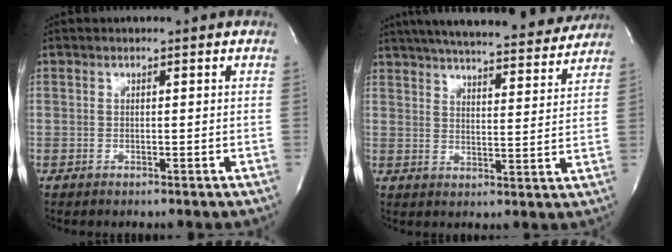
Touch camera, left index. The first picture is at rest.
{"total": 24.0, "force": [21.5, 4.0, 10.1], "torque": [-0.172, -0.003, 0.282]}